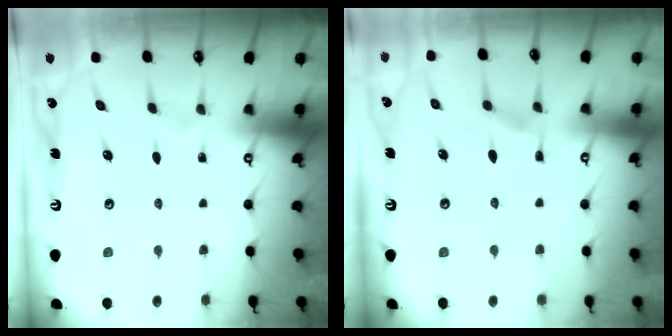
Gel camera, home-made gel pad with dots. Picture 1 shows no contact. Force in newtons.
{"total": 5.4, "press": 5.2, "slide": 1.3}